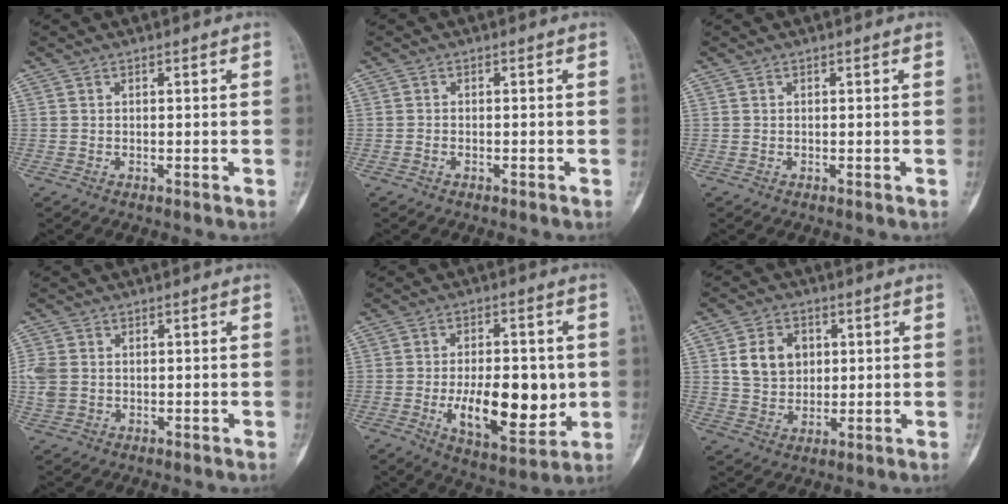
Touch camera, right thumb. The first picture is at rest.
{"total": 0.6, "force": [-0.4, 0.3, 0.3], "torque": [-0.005, 0.004, -0.009]}
{"total": 0.0}
{"total": 4.7, "force": [0.3, 3.7, 2.9], "torque": [-0.074, 0.005, 0.010]}
{"total": 16.2, "force": [-2.1, 7.7, 14.0], "torque": [-0.186, -0.013, -0.022]}
{"total": 8.8, "force": [2.2, 6.9, 5.0], "torque": [-0.060, -0.007, 0.042]}